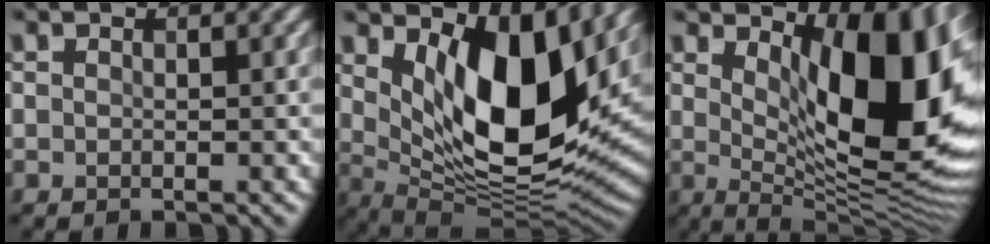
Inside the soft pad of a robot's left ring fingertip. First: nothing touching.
{"total": 11.8, "force": [3.4, 5.2, 10.0], "torque": [-0.159, -0.021, 0.066]}
{"total": 12.9, "force": [3.0, 5.4, 11.3], "torque": [-0.135, -0.011, 0.048]}